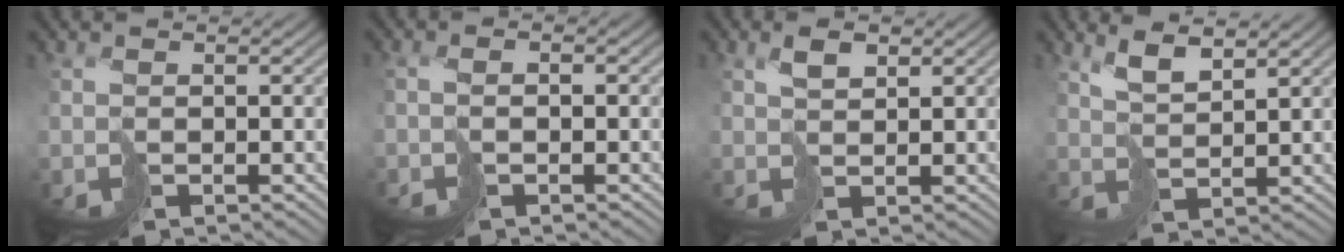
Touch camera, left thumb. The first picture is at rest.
{"total": 2.0, "force": [-0.8, 0.7, 1.7], "torque": [-0.036, 0.003, -0.020]}
{"total": 2.5, "force": [1.3, 1.2, 1.8], "torque": [-0.037, 0.004, 0.024]}
{"total": 3.8, "force": [2.7, 0.9, 2.5], "torque": [-0.061, 0.002, 0.057]}